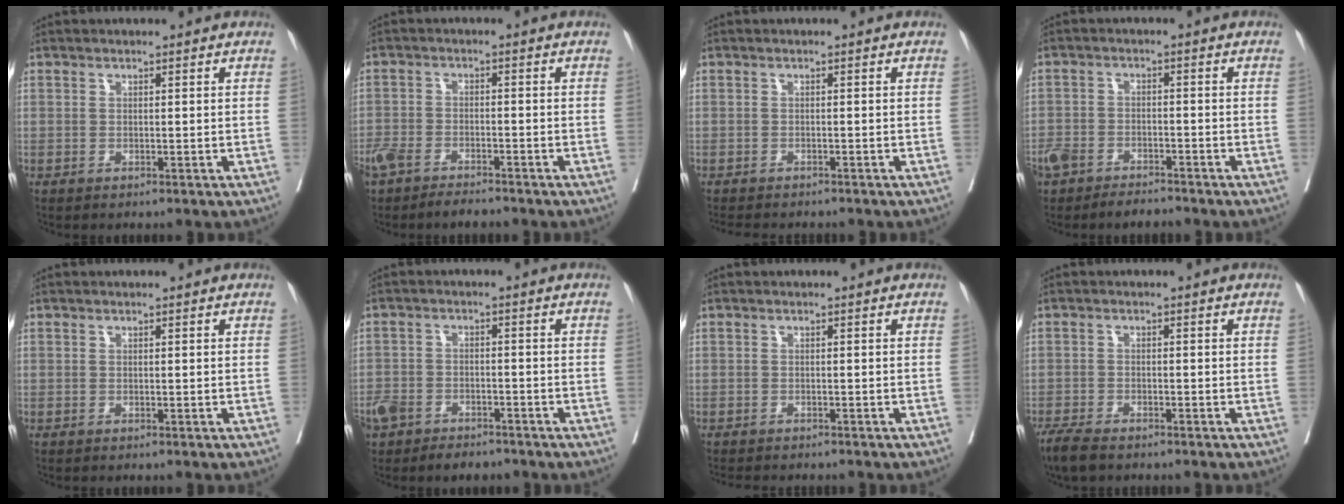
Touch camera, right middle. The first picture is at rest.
{"total": 7.7, "force": [-6.4, 2.5, 3.4], "torque": [-0.068, -0.002, -0.110]}
{"total": 5.9, "force": [-5.3, 1.5, 2.1], "torque": [-0.032, -0.005, -0.075]}
{"total": 6.9, "force": [-5.8, 2.7, 2.6], "torque": [-0.050, 0.002, -0.099]}
{"total": 0.0}
{"total": 8.8, "force": [-6.4, 4.9, 3.5], "torque": [-0.083, 0.007, -0.103]}
{"total": 5.1, "force": [-4.6, 1.3, 1.8], "torque": [-0.027, -0.007, -0.064]}
{"total": 4.4, "force": [-3.7, 1.1, 2.2], "torque": [-0.047, -0.011, -0.065]}